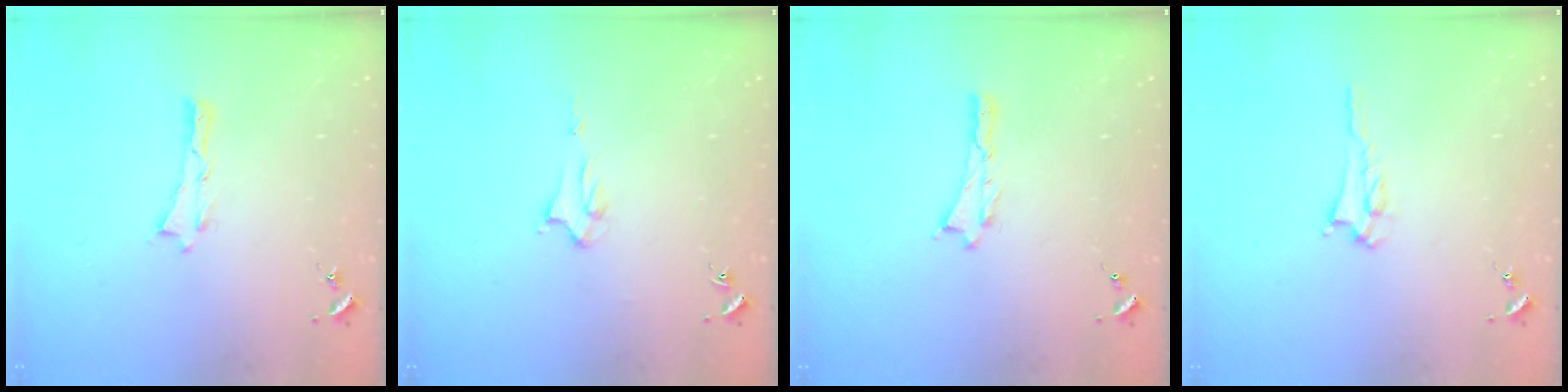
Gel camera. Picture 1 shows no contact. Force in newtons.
{"total": 1.9, "press": 1.9, "slide": 0.1}
{"total": 0.0}
{"total": 2.2, "press": 2.2, "slide": 0.3}